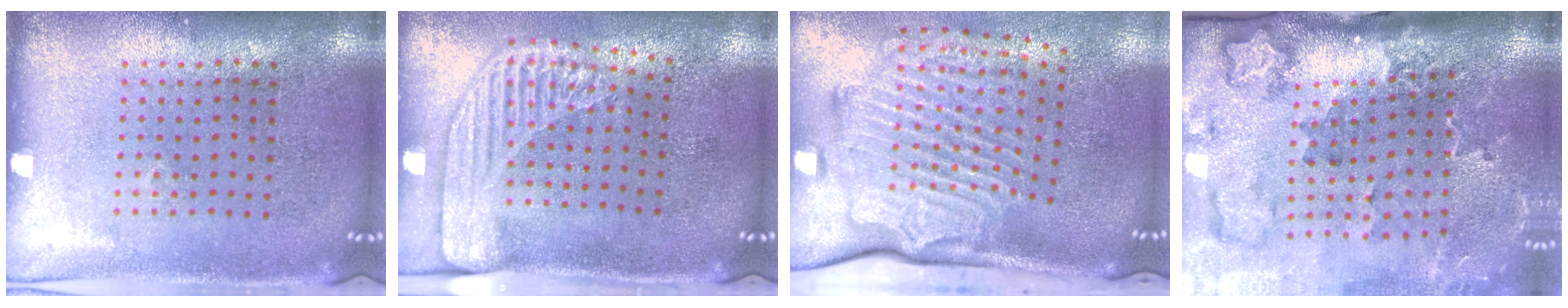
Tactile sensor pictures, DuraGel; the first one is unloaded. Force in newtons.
{"total": 2.2, "press": 1.8, "slide": 1.3}
{"total": 3.5, "press": 2.4, "slide": 2.5}
{"total": 2.3, "press": 2.0, "slide": 1.2}